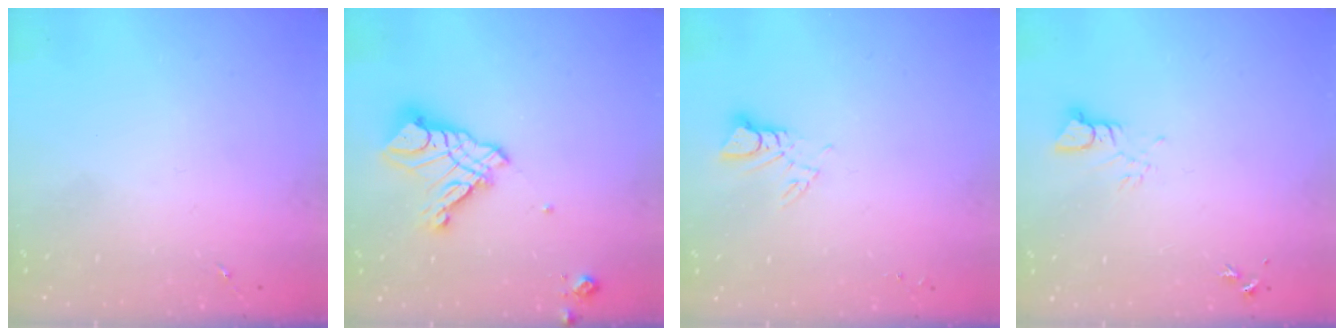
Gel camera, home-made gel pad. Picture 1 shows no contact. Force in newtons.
{"total": 14.4, "press": 14.3, "slide": 1.5}
{"total": 3.8, "press": 3.7, "slide": 0.3}
{"total": 3.2, "press": 3.2, "slide": 0.2}